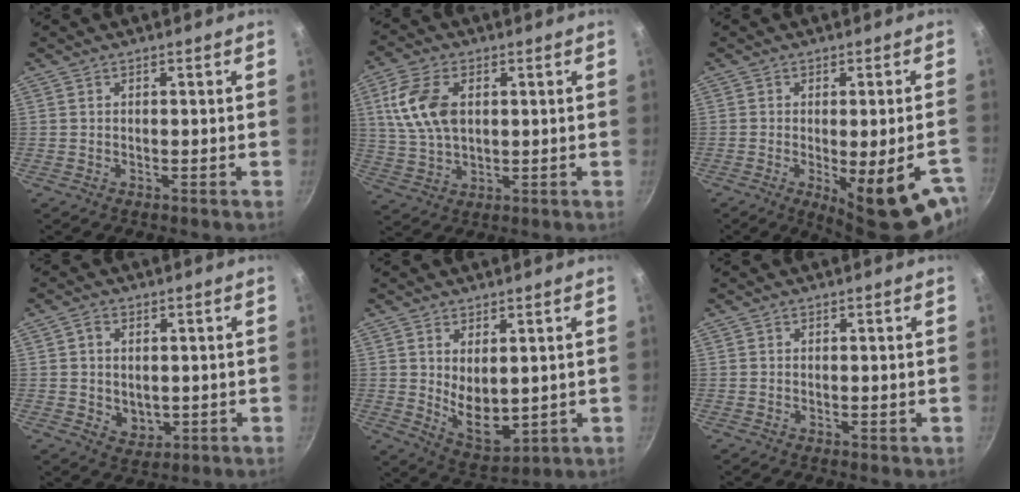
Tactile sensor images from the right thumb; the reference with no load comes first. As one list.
[{"total": 11.2, "force": [2.6, 6.8, 8.5], "torque": [-0.160, -0.003, 0.052]}, {"total": 16.2, "force": [-6.5, 4.4, 14.1], "torque": [-0.152, -0.007, -0.071]}, {"total": 5.8, "force": [0.3, 4.7, 3.4], "torque": [-0.041, -0.010, 0.011]}, {"total": 8.9, "force": [1.3, 5.0, 7.3], "torque": [-0.104, -0.028, 0.044]}, {"total": 0.6, "force": [0.2, 0.4, 0.4], "torque": [-0.003, -0.001, 0.002]}]